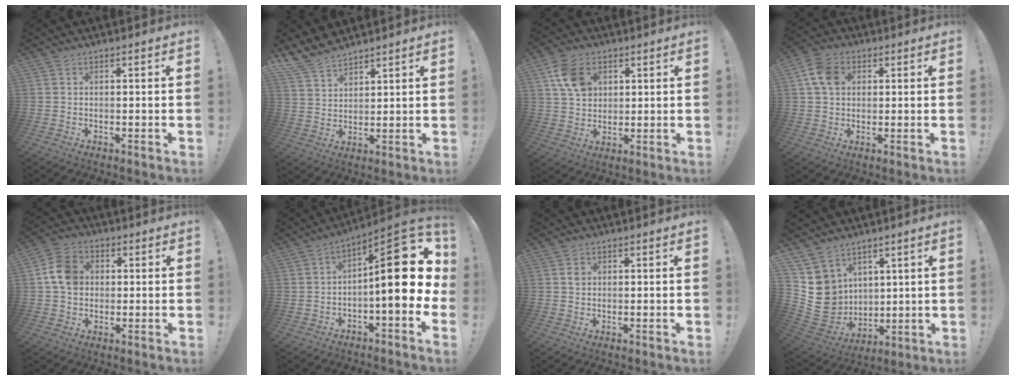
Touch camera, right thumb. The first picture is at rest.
{"total": 8.0, "force": [7.2, 2.9, 2.2], "torque": [-0.049, -0.048, 0.141]}
{"total": 10.9, "force": [4.6, 8.2, 5.5], "torque": [-0.073, -0.013, 0.091]}
{"total": 8.8, "force": [2.4, 6.7, 5.2], "torque": [-0.087, 0.008, 0.048]}
{"total": 9.9, "force": [1.1, 8.1, 5.7], "torque": [-0.085, 0.017, 0.027]}
{"total": 20.4, "force": [1.8, 6.7, 19.2], "torque": [-0.261, -0.010, 0.030]}
{"total": 1.1, "force": [0.4, 0.9, 0.4], "torque": [0.004, -0.003, 0.004]}
{"total": 10.2, "force": [3.9, 9.2, 2.1], "torque": [-0.041, -0.038, 0.088]}